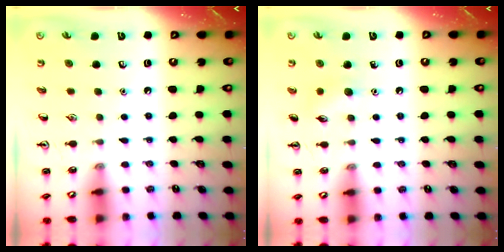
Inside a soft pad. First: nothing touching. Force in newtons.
{"total": 6.3, "press": 6.1, "slide": 1.6}